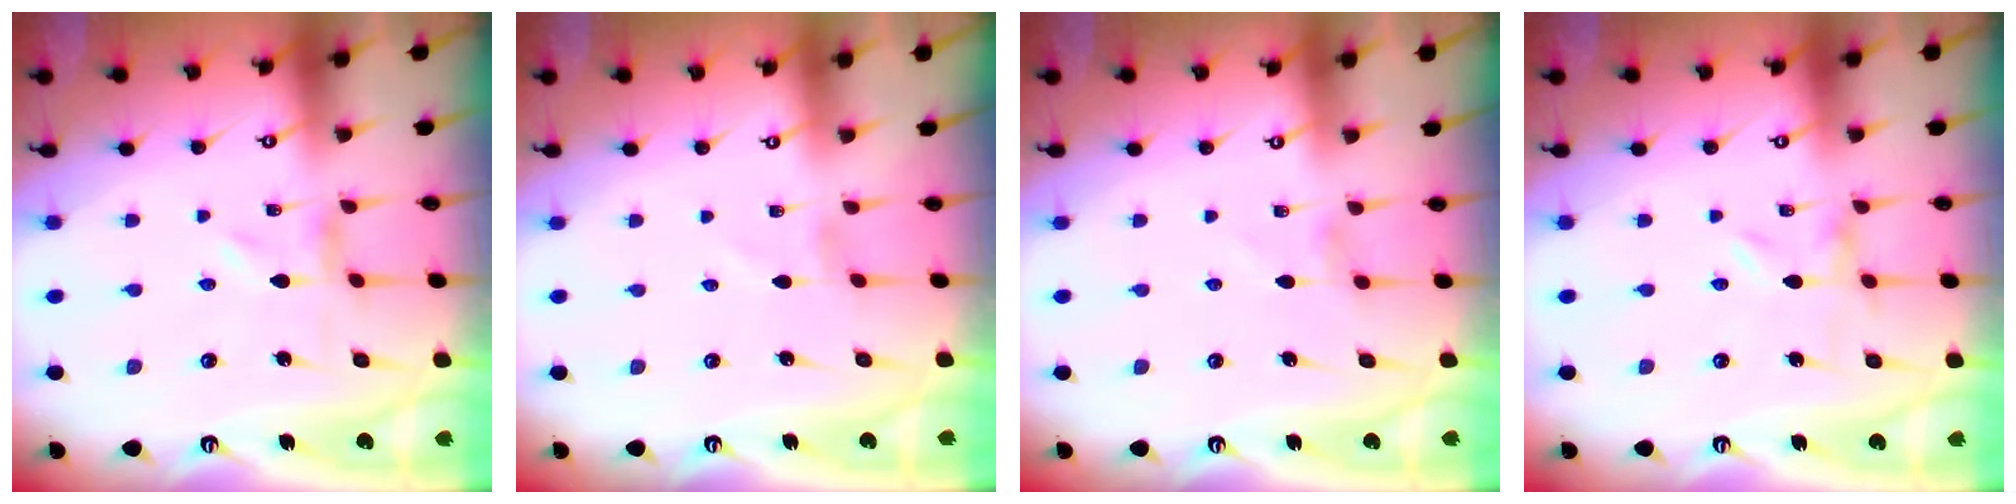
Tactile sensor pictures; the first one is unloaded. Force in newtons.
{"total": 0.9, "press": 0.8, "slide": 0.1}
{"total": 1.3, "press": 1.2, "slide": 0.3}
{"total": 0.0}